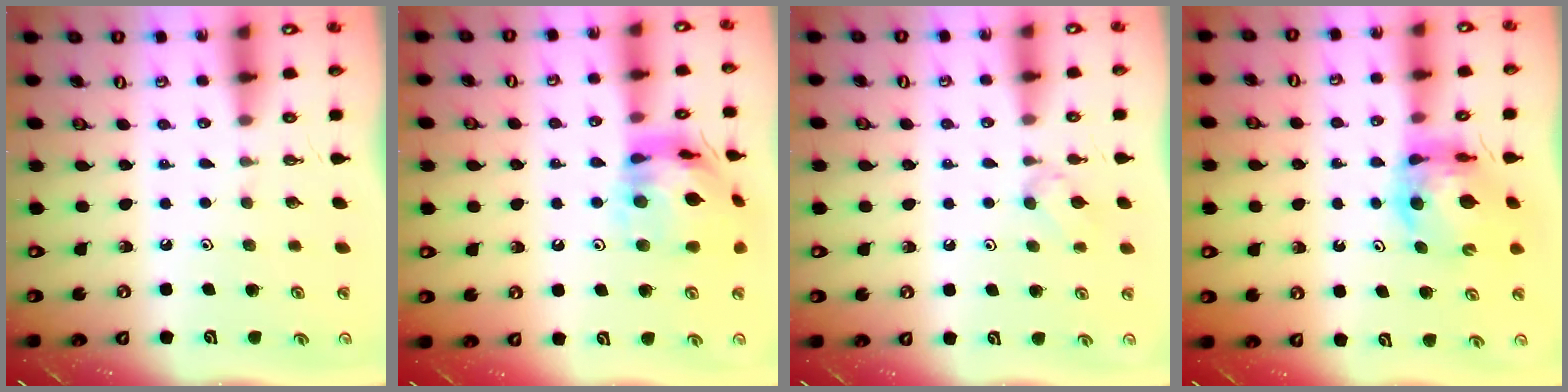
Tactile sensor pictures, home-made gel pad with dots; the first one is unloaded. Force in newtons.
{"total": 16.9, "press": 16.8, "slide": 1.7}
{"total": 3.4, "press": 3.3, "slide": 0.6}
{"total": 10.3, "press": 10.2, "slide": 1.2}